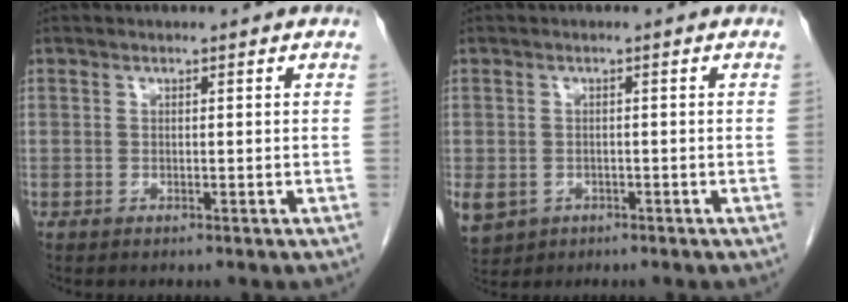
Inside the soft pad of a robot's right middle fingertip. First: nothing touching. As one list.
[{"total": 9.2, "force": [-3.8, 7.7, 3.4], "torque": [-0.107, 0.000, -0.049]}]